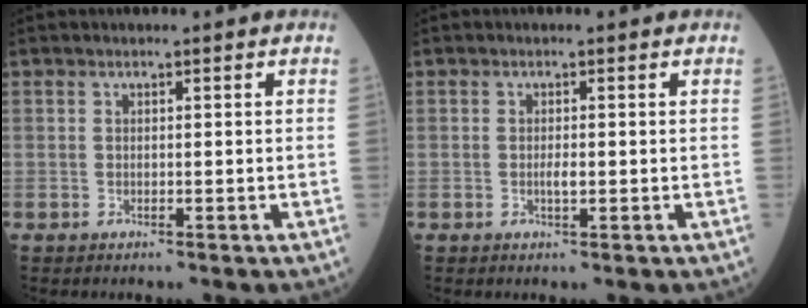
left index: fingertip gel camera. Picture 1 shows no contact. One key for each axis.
{"total": 1.1, "fx": -0.1, "fy": 0.3, "fz": 1.1, "tx": -0.022, "ty": -0.001, "tz": -0.001}